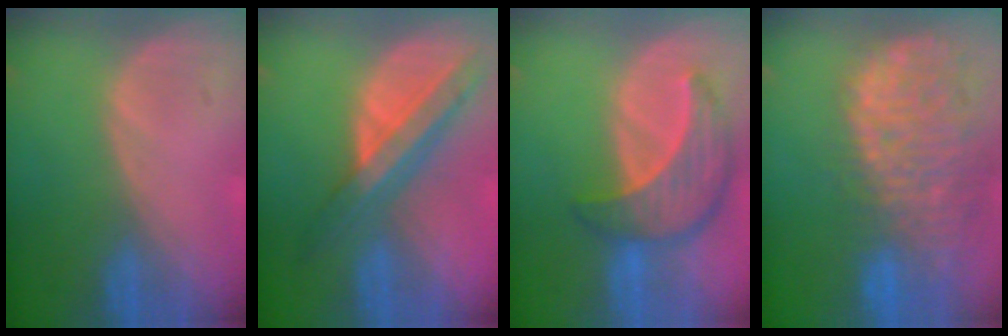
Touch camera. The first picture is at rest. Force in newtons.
{"total": 8.5, "press": 7.2, "slide": 4.4}
{"total": 8.7, "press": 7.9, "slide": 3.7}
{"total": 14.4, "press": 11.8, "slide": 8.2}